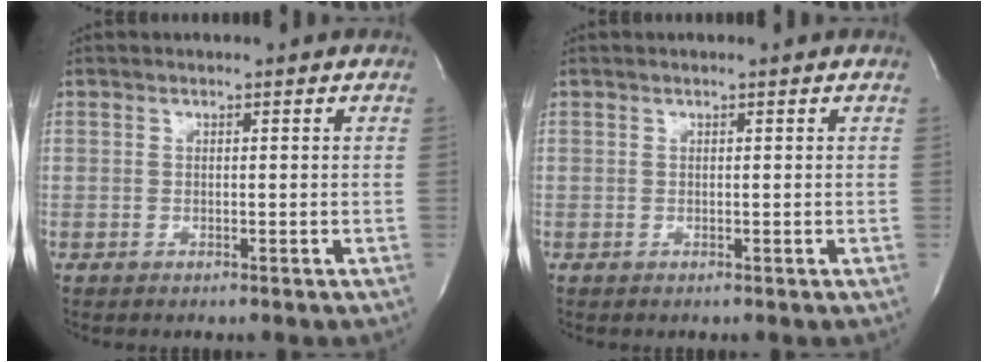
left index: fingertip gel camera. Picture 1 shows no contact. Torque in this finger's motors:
{"motor_torque": [0.09, -0.06, 0.08, -0.01]}